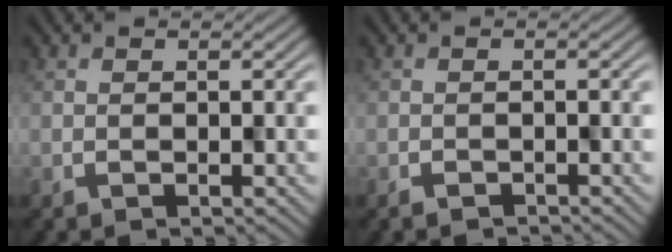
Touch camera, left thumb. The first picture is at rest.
{"total": 1.2, "force": [-1.1, 0.3, 0.3], "torque": [-0.004, 0.001, -0.019]}